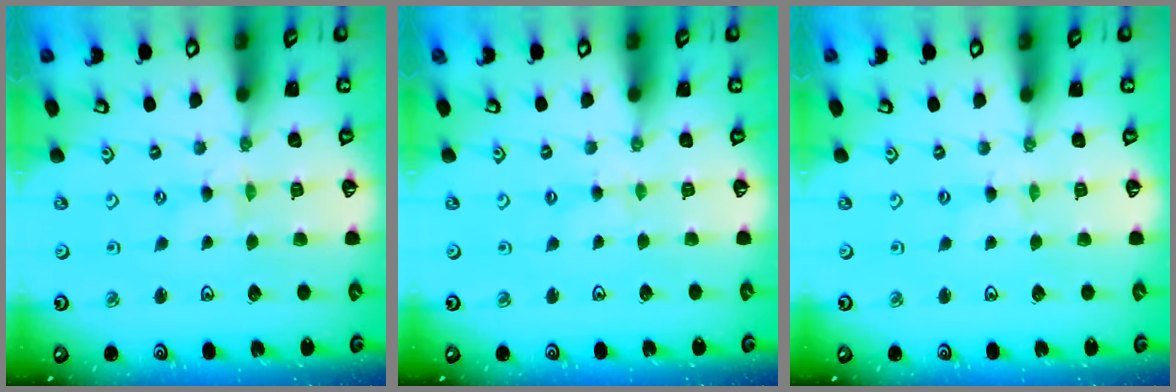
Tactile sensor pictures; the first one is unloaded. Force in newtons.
{"total": 2.2, "press": 2.2, "slide": 0.3}
{"total": 1.0, "press": 1.0, "slide": 0.2}